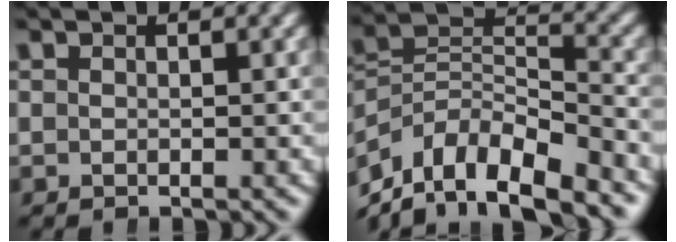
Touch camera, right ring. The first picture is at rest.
{"total": 11.8, "force": [-5.6, 7.7, 6.9], "torque": [-0.139, -0.047, -0.077]}